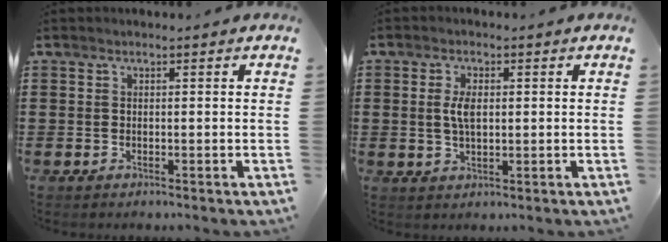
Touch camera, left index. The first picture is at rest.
{"total": 3.8, "force": [0.5, 1.8, 3.3], "torque": [-0.076, 0.006, 0.005]}